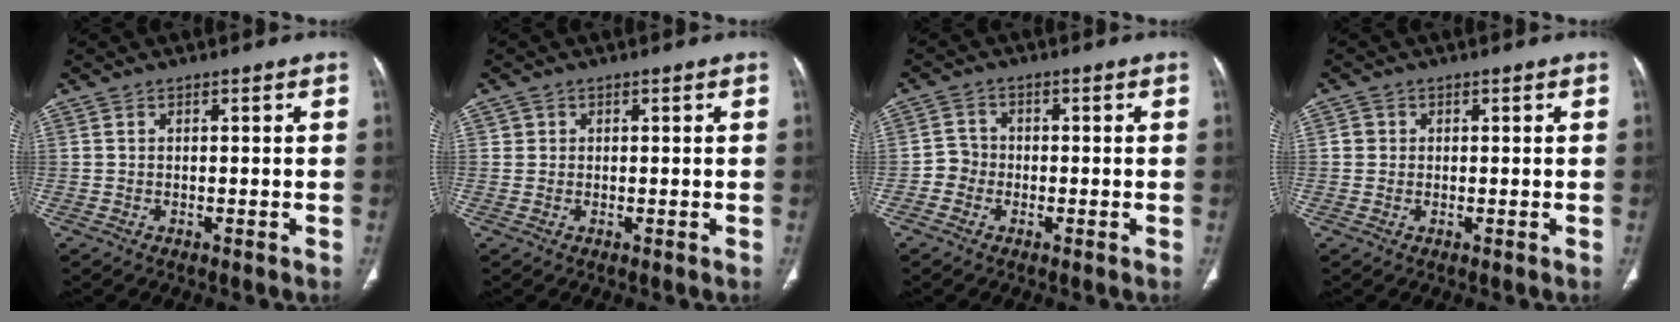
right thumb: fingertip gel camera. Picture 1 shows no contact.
{"total": 1.0, "force": [0.3, 1.0, 0.0], "torque": [0.013, 0.006, 0.005]}
{"total": 3.1, "force": [-1.2, 2.8, 0.6], "torque": [0.007, 0.012, -0.035]}
{"total": 1.7, "force": [0.2, 1.7, 0.4], "torque": [0.002, 0.003, 0.002]}